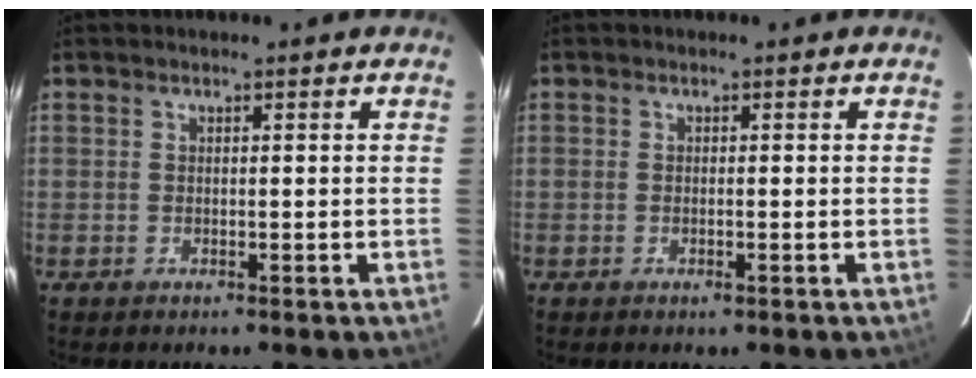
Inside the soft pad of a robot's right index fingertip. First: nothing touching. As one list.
[{"total": 1.0, "force": [-0.4, 0.2, 0.8], "torque": [-0.016, -0.002, -0.005]}]